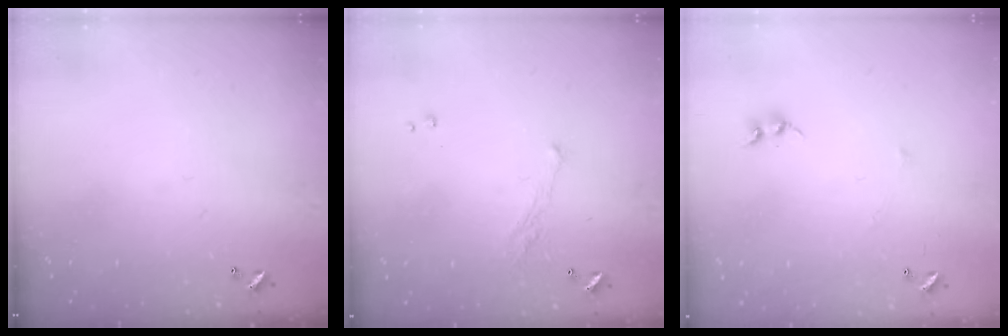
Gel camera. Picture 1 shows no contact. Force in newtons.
{"total": 1.9, "press": 1.7, "slide": 0.8}
{"total": 6.2, "press": 6.2, "slide": 0.7}